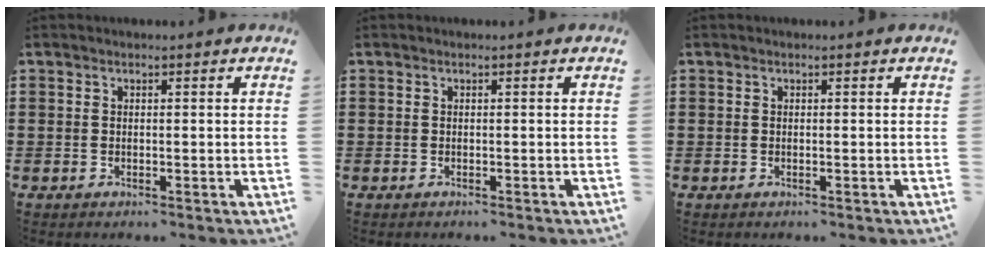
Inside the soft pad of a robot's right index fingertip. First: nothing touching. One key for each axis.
{"total": 0.0}
{"total": 0.0}